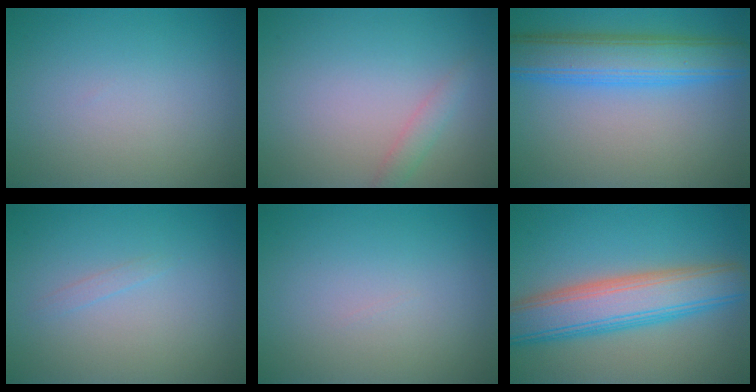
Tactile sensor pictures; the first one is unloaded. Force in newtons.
{"total": 1.3, "press": 1.3, "slide": 0.1}
{"total": 6.8, "press": 6.8, "slide": 0.3}
{"total": 0.6, "press": 0.6, "slide": 0.0}
{"total": 0.0}
{"total": 7.8, "press": 7.8, "slide": 0.5}